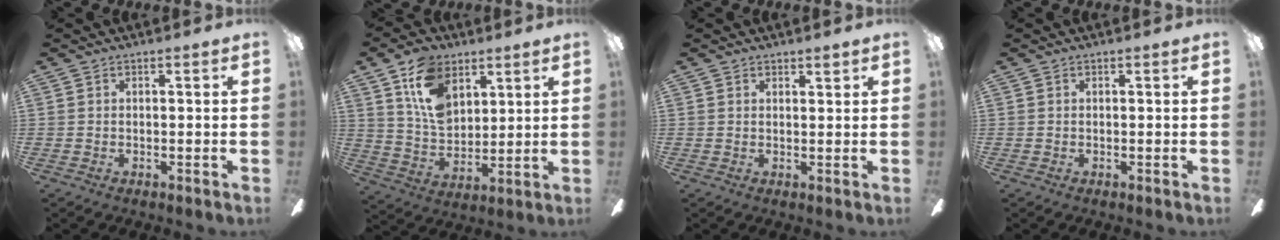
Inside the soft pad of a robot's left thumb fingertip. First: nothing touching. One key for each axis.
{"total": 13.8, "fx": 7.2, "fy": 9.1, "fz": 7.5, "tx": -0.141, "ty": -0.018, "tz": 0.137}
{"total": 1.8, "fx": 1.6, "fy": 0.8, "fz": 0.2, "tx": 0.004, "ty": -0.006, "tz": 0.030}
{"total": 0.0}